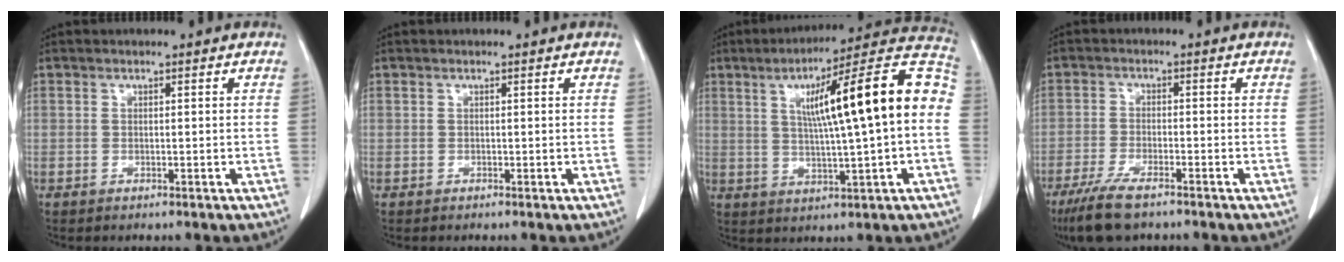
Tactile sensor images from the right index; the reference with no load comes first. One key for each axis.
{"total": 0.0}
{"total": 18.8, "fx": 2.5, "fy": 1.1, "fz": 18.7, "tx": -0.268, "ty": 0.034, "tz": 0.028}
{"total": 7.3, "fx": -5.4, "fy": 1.3, "fz": 4.8, "tx": -0.095, "ty": -0.018, "tz": -0.095}